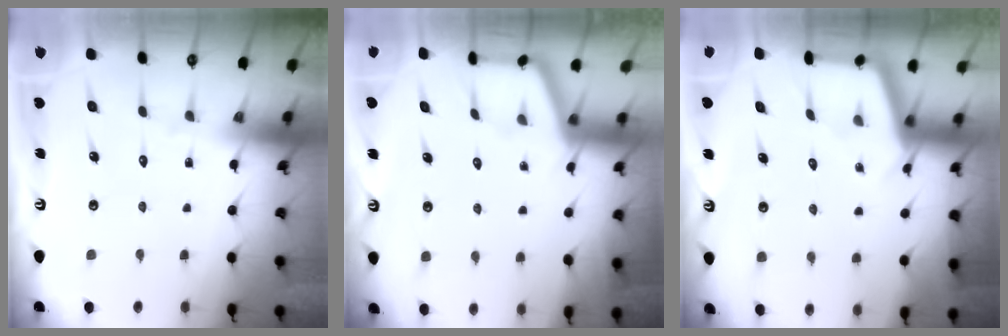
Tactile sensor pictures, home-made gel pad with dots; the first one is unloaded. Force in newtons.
{"total": 2.4, "press": 2.4, "slide": 0.4}
{"total": 2.9, "press": 2.9, "slide": 0.3}